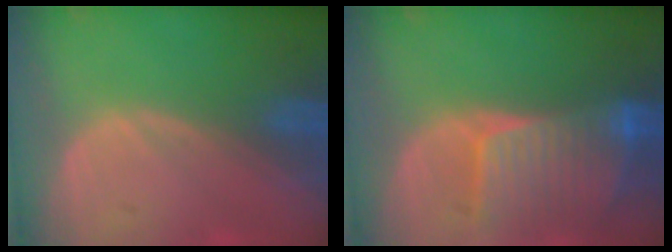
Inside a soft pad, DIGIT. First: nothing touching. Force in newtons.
{"total": 8.5, "press": 7.7, "slide": 3.6}